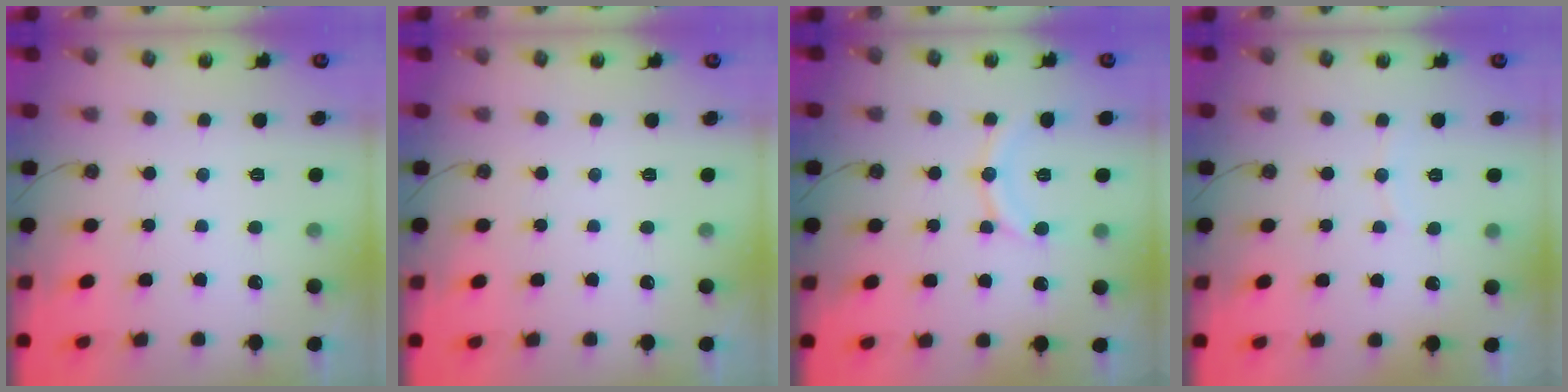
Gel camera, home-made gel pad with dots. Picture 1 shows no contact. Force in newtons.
{"total": 0.0}
{"total": 10.1, "press": 10.1, "slide": 0.7}
{"total": 3.0, "press": 3.0, "slide": 0.2}